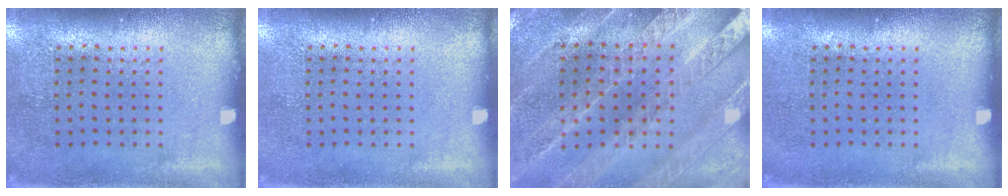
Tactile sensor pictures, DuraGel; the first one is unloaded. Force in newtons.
{"total": 0.0}
{"total": 2.4, "press": 2.4, "slide": 0.4}
{"total": 0.0}